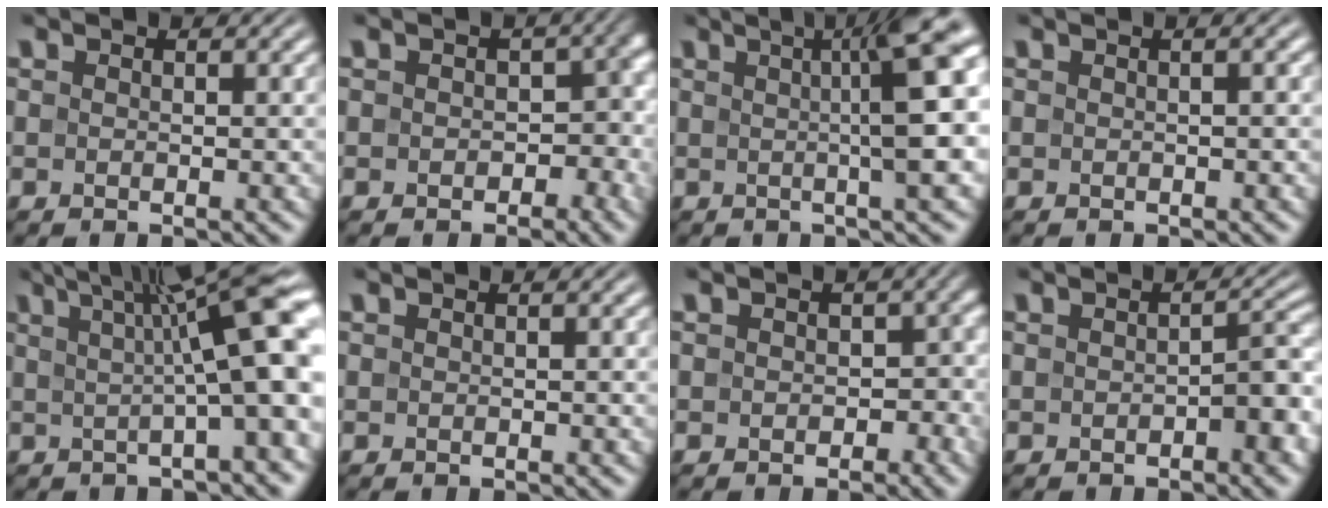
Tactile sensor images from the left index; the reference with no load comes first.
{"total": 4.9, "force": [-0.6, 3.7, 3.3], "torque": [-0.002, -0.002, -0.010]}
{"total": 9.0, "force": [1.5, 1.7, 8.7], "torque": [-0.088, 0.022, 0.019]}
{"total": 1.2, "force": [0.2, 0.4, 1.1], "torque": [-0.013, 0.006, -0.004]}
{"total": 10.0, "force": [2.3, 1.9, 9.5], "torque": [-0.109, 0.022, 0.029]}
{"total": 0.0}
{"total": 3.0, "force": [-0.4, 2.3, 1.8], "torque": [0.002, -0.003, -0.005]}
{"total": 2.7, "force": [-0.9, 1.0, 2.3], "torque": [-0.031, 0.008, -0.013]}